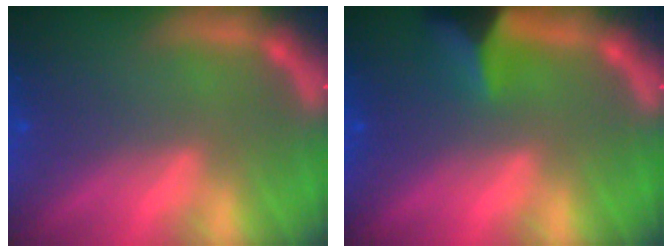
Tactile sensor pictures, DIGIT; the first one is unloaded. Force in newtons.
{"total": 4.4}